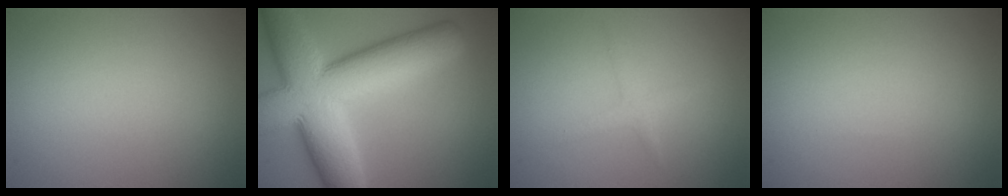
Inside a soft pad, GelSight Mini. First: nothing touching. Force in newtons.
{"total": 14.0, "press": 14.0, "slide": 0.7}
{"total": 1.3, "press": 1.3, "slide": 0.0}
{"total": 0.0}